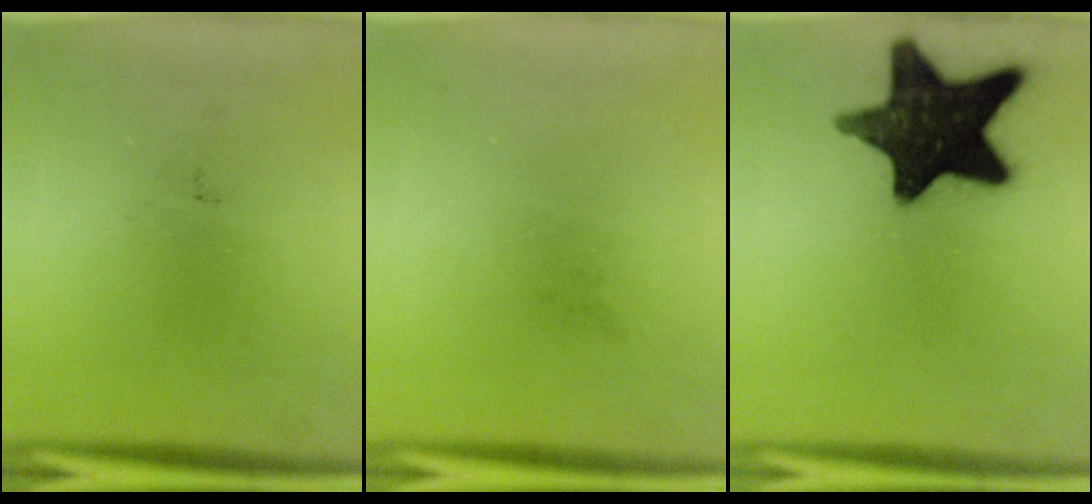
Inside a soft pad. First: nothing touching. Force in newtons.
{"total": 0.0}
{"total": 17.3}